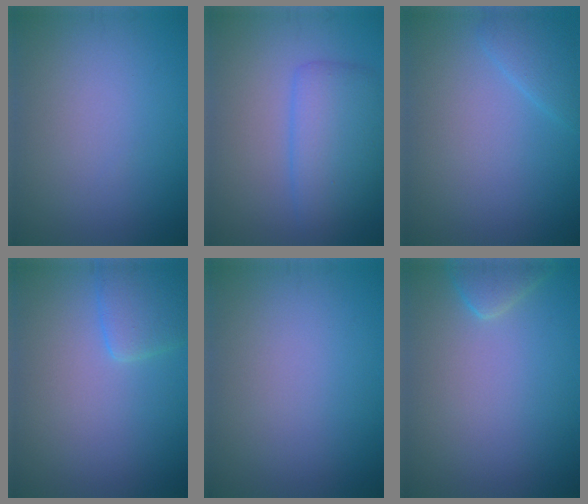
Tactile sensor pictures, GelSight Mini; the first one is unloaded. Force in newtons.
{"total": 4.8, "press": 4.8, "slide": 0.2}
{"total": 1.7, "press": 1.7, "slide": 0.1}
{"total": 2.5, "press": 2.5, "slide": 0.2}
{"total": 0.0}
{"total": 2.0, "press": 2.0, "slide": 0.2}